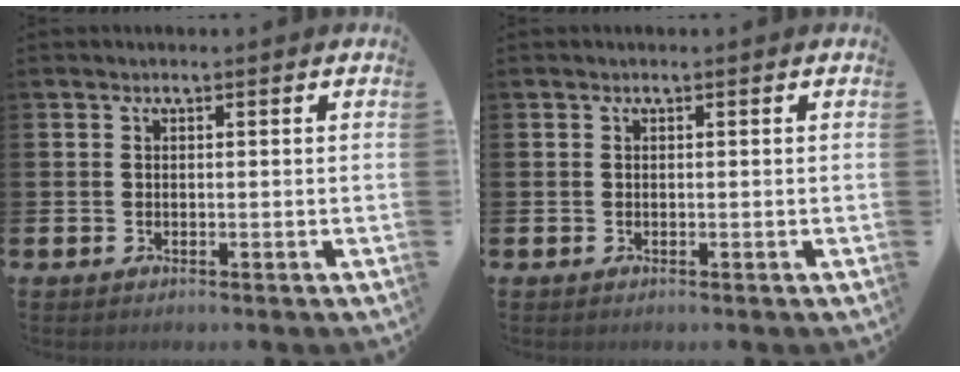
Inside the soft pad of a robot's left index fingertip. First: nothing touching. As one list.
[{"total": 0.0}]